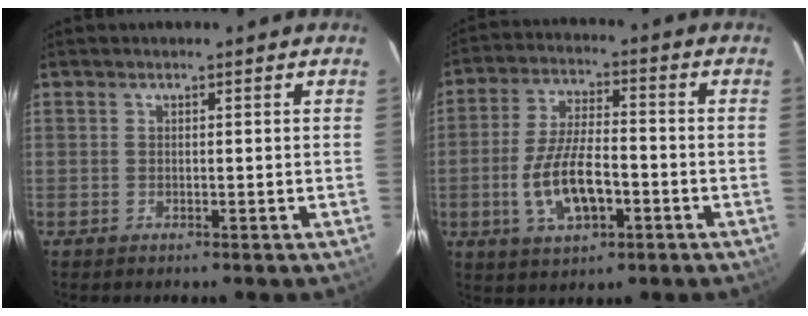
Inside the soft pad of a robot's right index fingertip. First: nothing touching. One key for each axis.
{"total": 11.2, "fx": -3.5, "fy": 4.7, "fz": 9.6, "tx": -0.197, "ty": -0.003, "tz": -0.059}